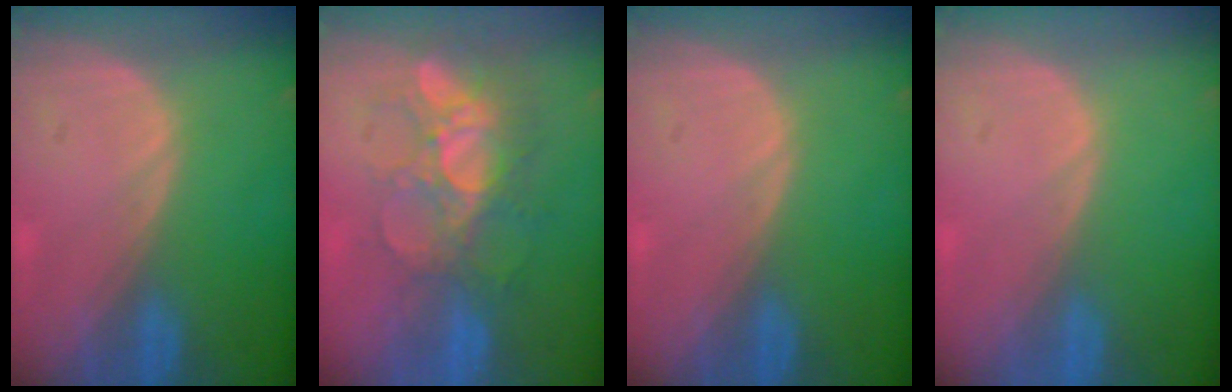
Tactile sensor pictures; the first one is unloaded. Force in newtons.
{"total": 9.8, "press": 8.6, "slide": 4.7}
{"total": 0.0}
{"total": 0.0}